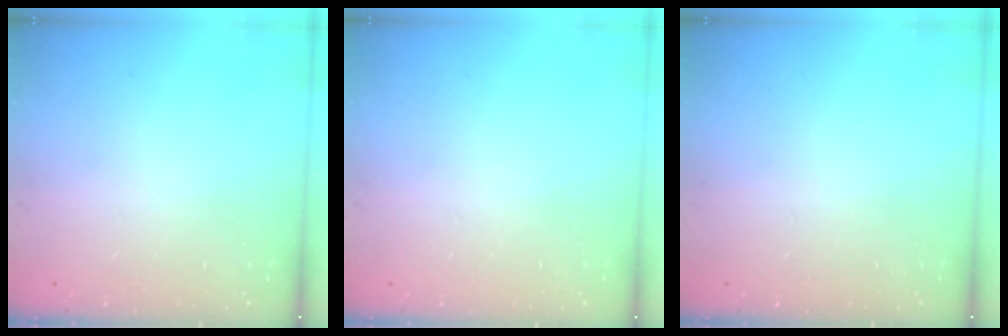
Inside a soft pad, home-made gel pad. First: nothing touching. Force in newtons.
{"total": 0.0}
{"total": 0.0}